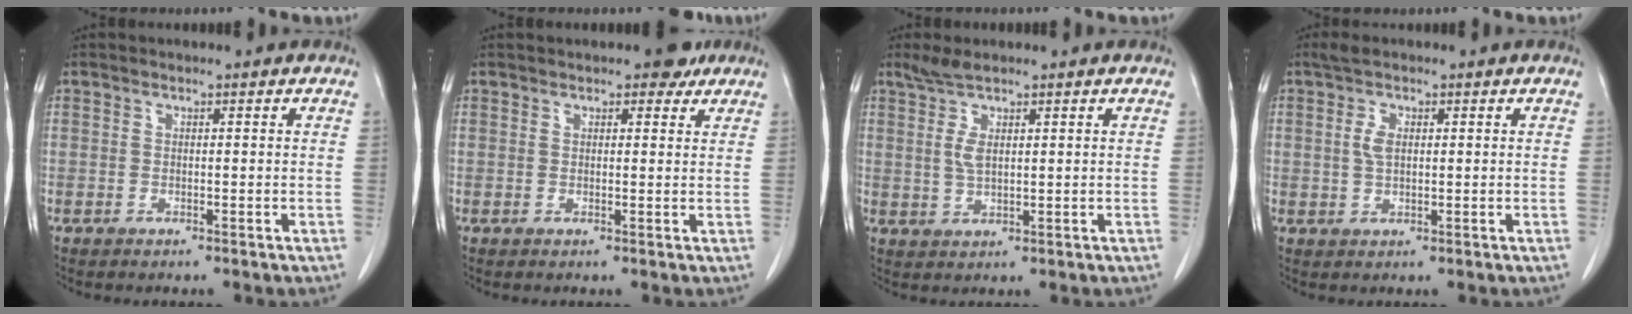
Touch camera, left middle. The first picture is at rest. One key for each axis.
{"total": 2.9, "fx": 2.3, "fy": 1.1, "fz": 1.4, "tx": -0.017, "ty": 0.005, "tz": 0.025}
{"total": 4.0, "fx": 2.4, "fy": 1.1, "fz": 3.0, "tx": -0.071, "ty": 0.003, "tz": 0.053}
{"total": 3.0, "fx": 0.9, "fy": 1.6, "fz": 2.4, "tx": -0.052, "ty": 0.008, "tz": 0.018}